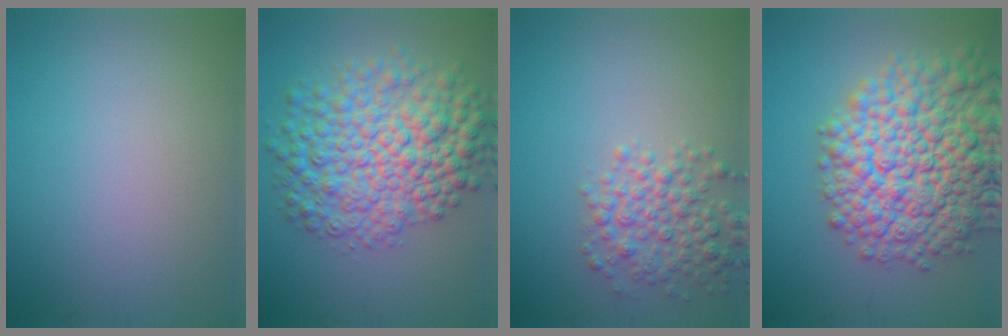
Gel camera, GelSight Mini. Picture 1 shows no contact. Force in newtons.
{"total": 9.5, "press": 9.5, "slide": 0.2}
{"total": 3.9, "press": 3.9, "slide": 0.1}
{"total": 13.3, "press": 13.3, "slide": 0.6}